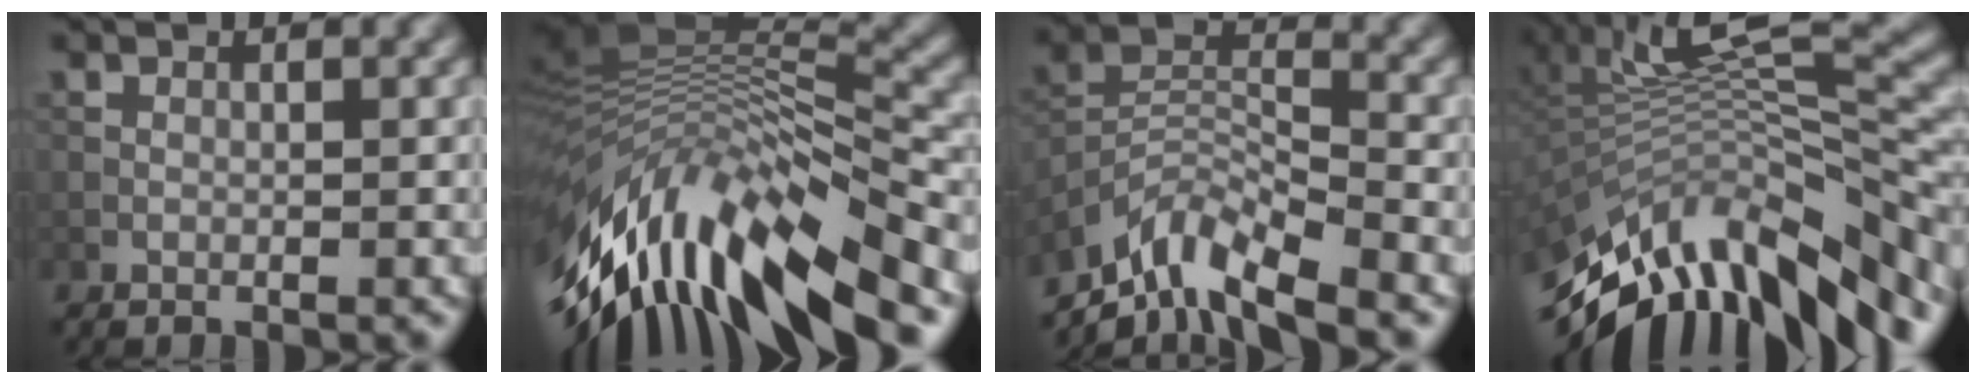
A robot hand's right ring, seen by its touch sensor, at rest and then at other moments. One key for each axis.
{"total": 14.4, "fx": -5.7, "fy": 5.2, "fz": 12.2, "tx": -0.234, "ty": 0.012, "tz": -0.093}
{"total": 7.4, "fx": -6.1, "fy": 1.9, "fz": 3.7, "tx": -0.070, "ty": -0.005, "tz": -0.124}
{"total": 14.2, "fx": -5.0, "fy": 5.3, "fz": 12.1, "tx": -0.221, "ty": 0.023, "tz": -0.086}